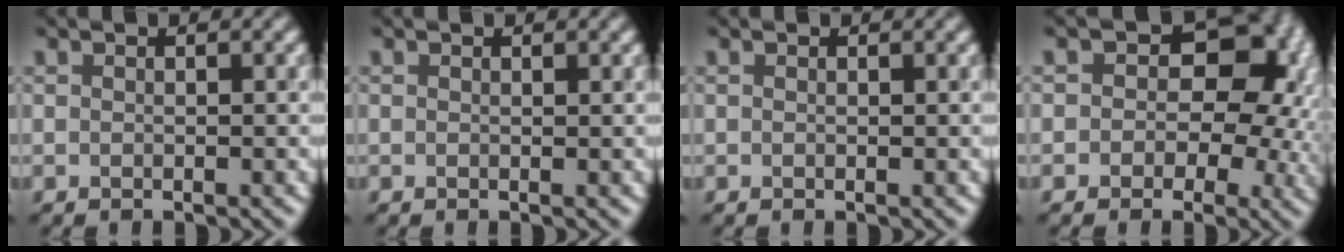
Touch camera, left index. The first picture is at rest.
{"total": 0.0}
{"total": 0.0}
{"total": 7.9, "force": [0.9, 5.8, 5.4], "torque": [-0.010, 0.010, -0.002]}